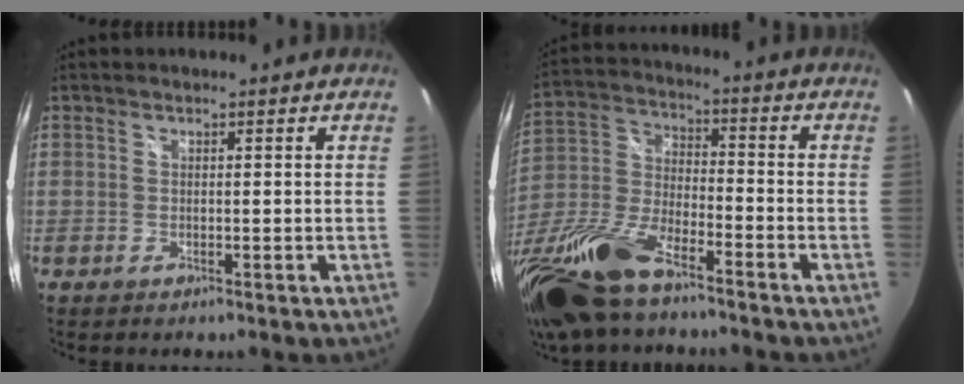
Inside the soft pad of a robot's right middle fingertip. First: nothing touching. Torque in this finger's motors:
{"motor_torque": [1.10, -1.04, 0.27, 0.21]}